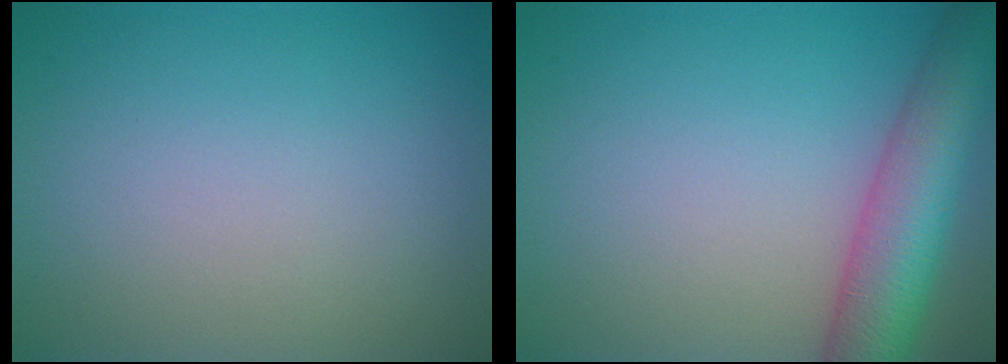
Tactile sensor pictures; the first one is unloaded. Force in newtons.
{"total": 7.7, "press": 7.7, "slide": 0.4}